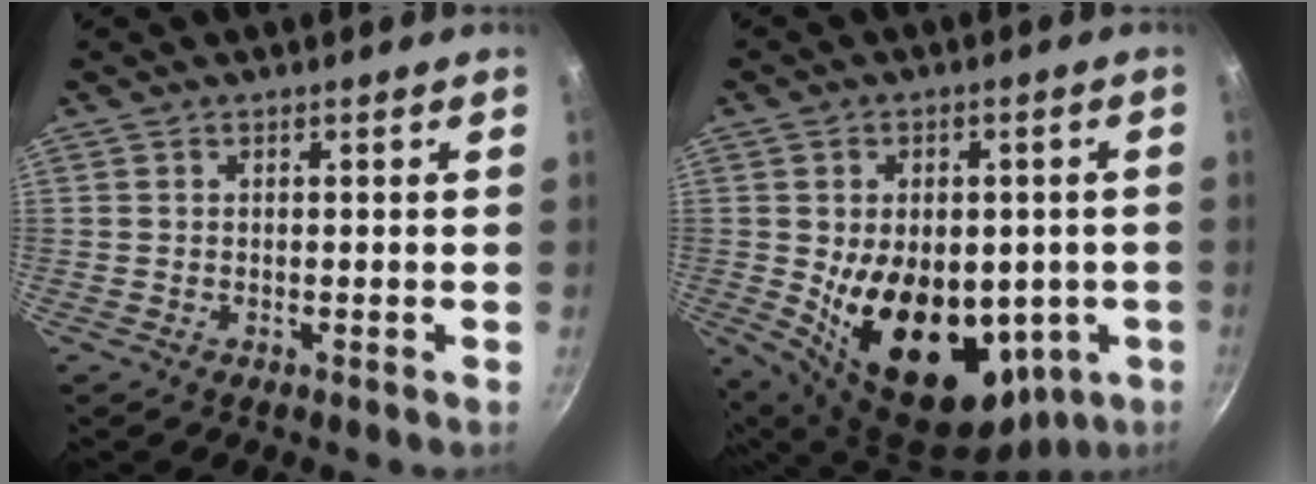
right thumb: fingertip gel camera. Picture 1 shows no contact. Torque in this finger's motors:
{"motor_torque": [-0.61, 2.22, 2.28, -0.48, 0.27]}